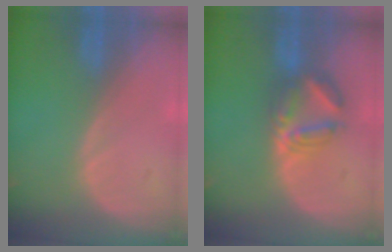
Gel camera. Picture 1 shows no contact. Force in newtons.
{"total": 6.0, "press": 5.9, "slide": 0.7}